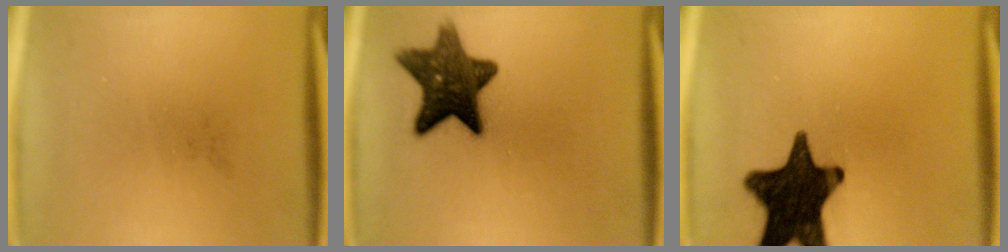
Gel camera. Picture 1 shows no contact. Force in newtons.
{"total": 12.0}
{"total": 17.9}